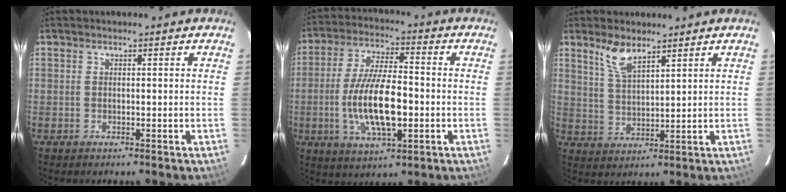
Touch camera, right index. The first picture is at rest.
{"total": 14.1, "force": [-2.9, 4.9, 12.9], "torque": [-0.257, -0.008, -0.047]}
{"total": 5.8, "force": [4.2, 1.8, 3.5], "torque": [-0.069, 0.001, 0.090]}